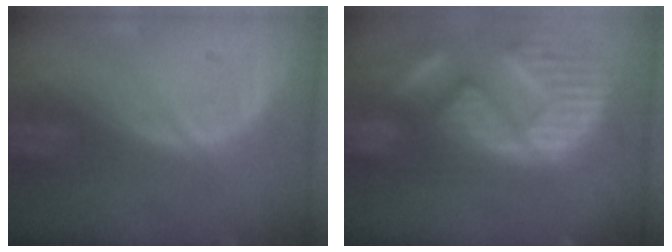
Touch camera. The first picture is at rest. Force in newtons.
{"total": 15.0, "press": 12.4, "slide": 8.5}